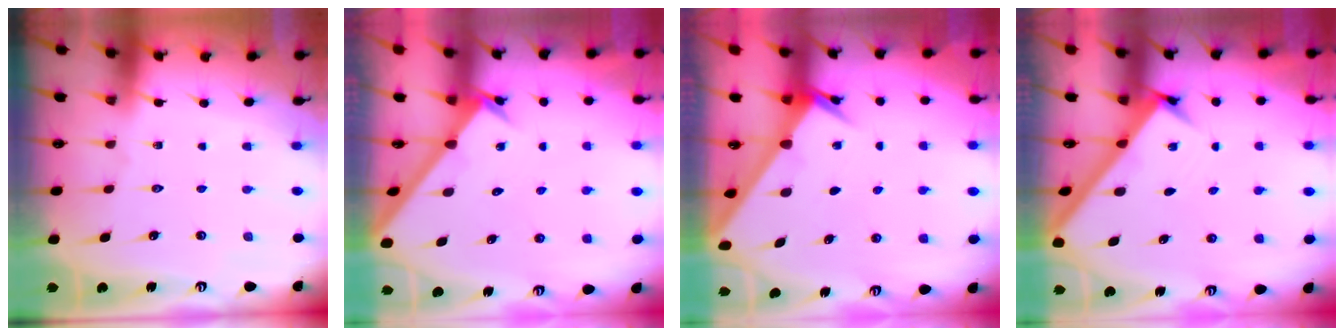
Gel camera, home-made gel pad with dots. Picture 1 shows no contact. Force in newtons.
{"total": 1.9, "press": 1.9, "slide": 0.2}
{"total": 2.4, "press": 2.4, "slide": 0.3}
{"total": 3.2, "press": 3.1, "slide": 0.4}